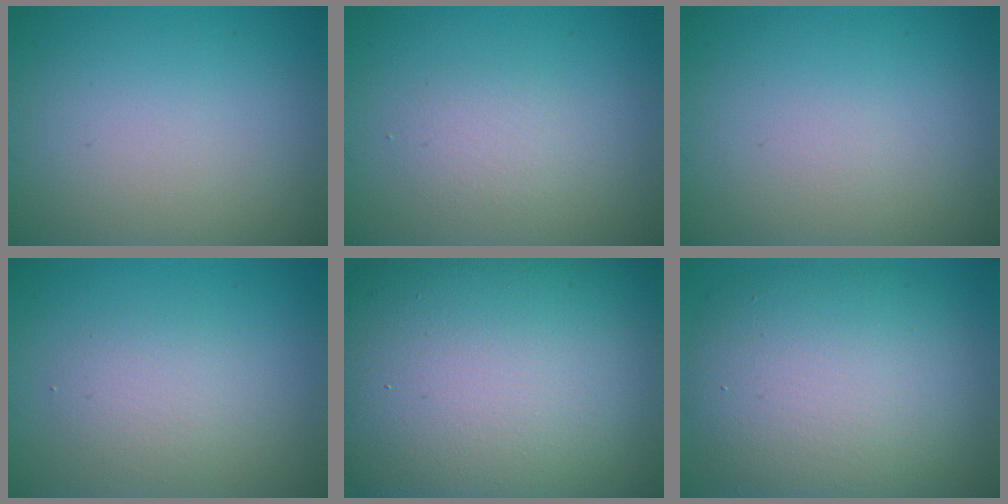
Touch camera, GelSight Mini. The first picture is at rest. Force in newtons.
{"total": 1.6, "press": 1.6, "slide": 0.1}
{"total": 0.0}
{"total": 2.2, "press": 2.2, "slide": 0.1}
{"total": 23.6, "press": 23.5, "slide": 1.6}
{"total": 10.6, "press": 10.6, "slide": 0.6}